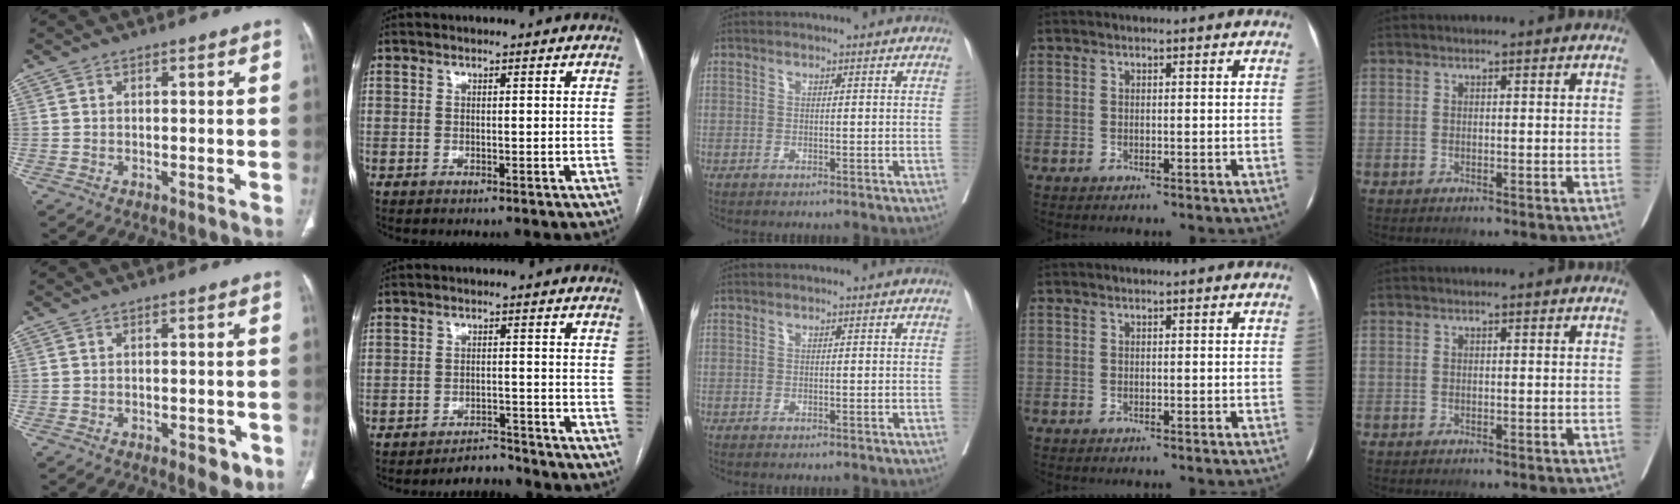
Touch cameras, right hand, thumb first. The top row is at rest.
{"thumb": {"total": 3.6, "force": [-1.7, 1.8, 2.7], "torque": [-0.023, 0.004, -0.017]}, "index": {"total": 3.4, "force": [-3.3, 0.7, -0.3], "torque": [0.008, 0.001, -0.051]}}